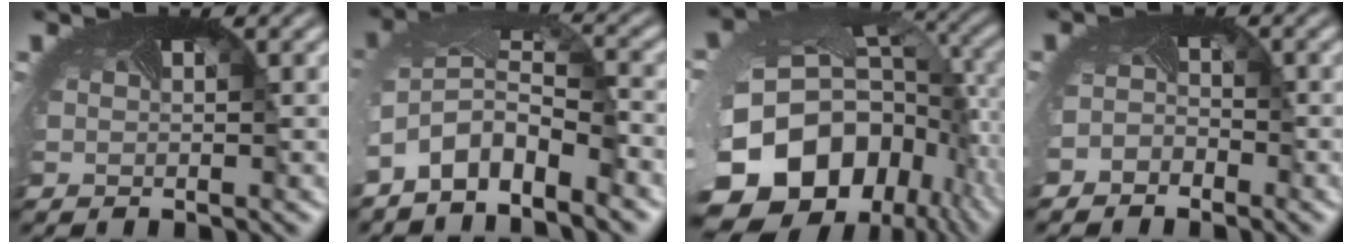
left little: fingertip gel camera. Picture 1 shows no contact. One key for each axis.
{"total": 5.7, "fx": -4.0, "fy": 2.2, "fz": 3.3, "tx": -0.083, "ty": -0.007, "tz": -0.081}
{"total": 19.1, "fx": -7.5, "fy": 13.7, "fz": 10.9, "tx": -0.251, "ty": -0.050, "tz": -0.093}
{"total": 1.9, "fx": -1.6, "fy": 0.9, "fz": -0.6, "tx": -0.001, "ty": -0.011, "tz": -0.035}